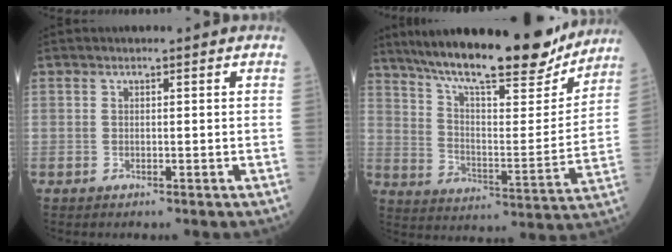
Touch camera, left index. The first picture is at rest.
{"total": 24.5, "force": [20.6, 4.2, 12.6], "torque": [-0.212, -0.002, 0.303]}